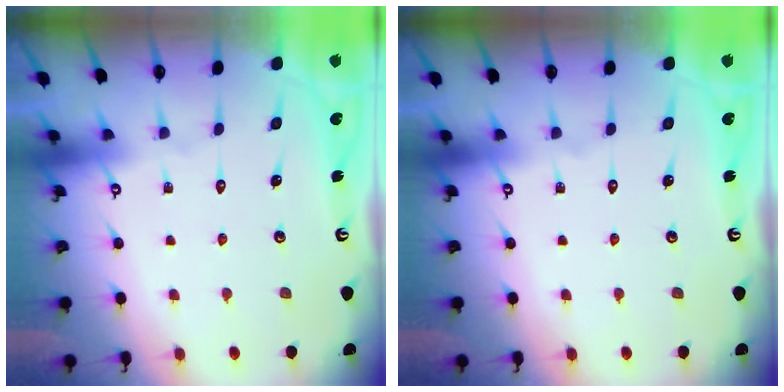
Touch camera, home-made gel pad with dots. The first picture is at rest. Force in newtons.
{"total": 0.0}